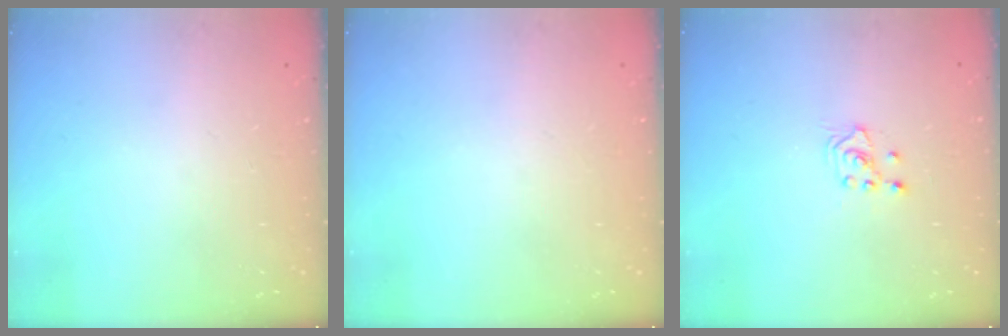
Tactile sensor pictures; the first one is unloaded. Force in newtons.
{"total": 0.0}
{"total": 2.5, "press": 2.4, "slide": 0.9}